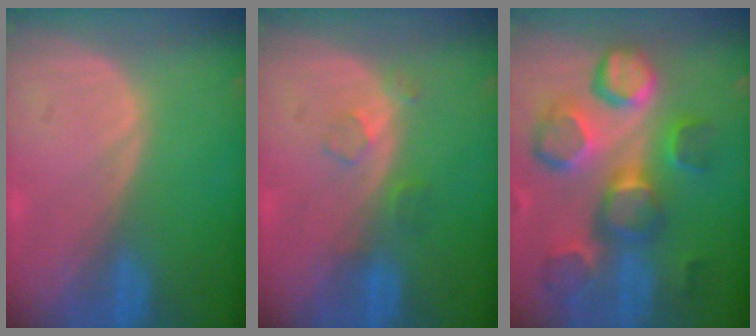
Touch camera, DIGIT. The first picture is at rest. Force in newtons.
{"total": 2.5, "press": 2.5, "slide": 0.3}
{"total": 12.5, "press": 11.1, "slide": 5.8}